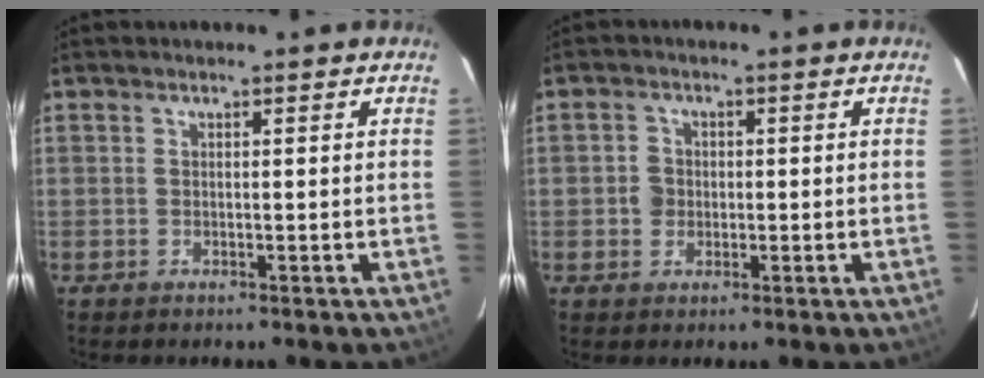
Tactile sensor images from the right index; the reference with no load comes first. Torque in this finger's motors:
{"motor_torque": [0.28, 0.07, 0.14, 0.02]}